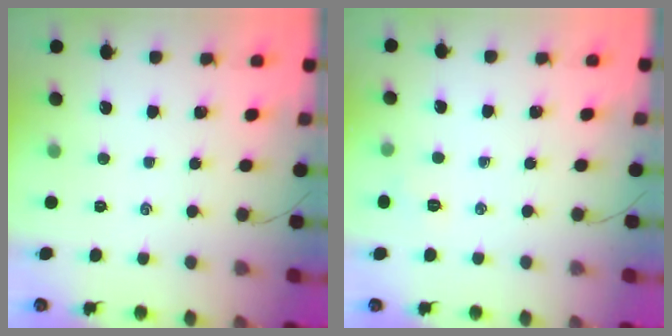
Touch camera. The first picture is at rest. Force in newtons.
{"total": 3.7, "press": 3.6, "slide": 0.9}